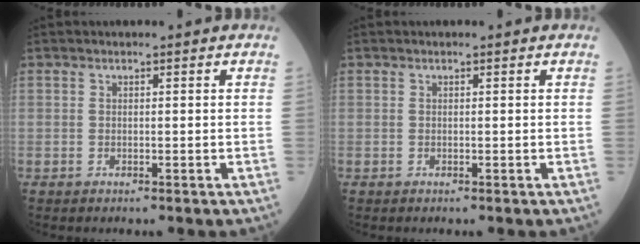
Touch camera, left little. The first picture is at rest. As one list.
[{"total": 0.0}]